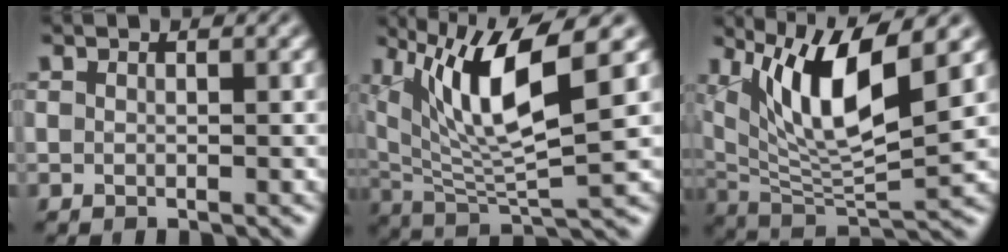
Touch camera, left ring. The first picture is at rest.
{"total": 9.6, "force": [4.1, 2.4, 8.4], "torque": [-0.157, -0.005, 0.081]}
{"total": 9.4, "force": [4.1, 2.6, 8.0], "torque": [-0.145, -0.013, 0.081]}